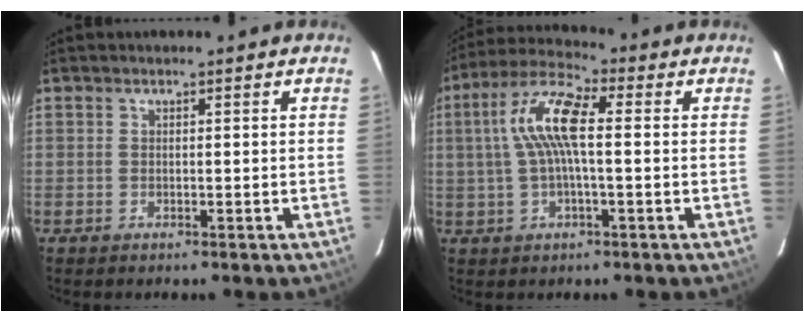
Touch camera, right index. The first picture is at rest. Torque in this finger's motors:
{"motor_torque": [1.17, -0.23, 0.88, 0.21]}